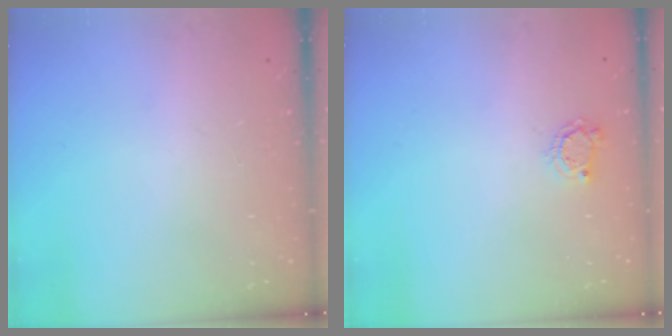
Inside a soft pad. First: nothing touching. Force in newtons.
{"total": 3.9, "press": 3.9, "slide": 0.5}